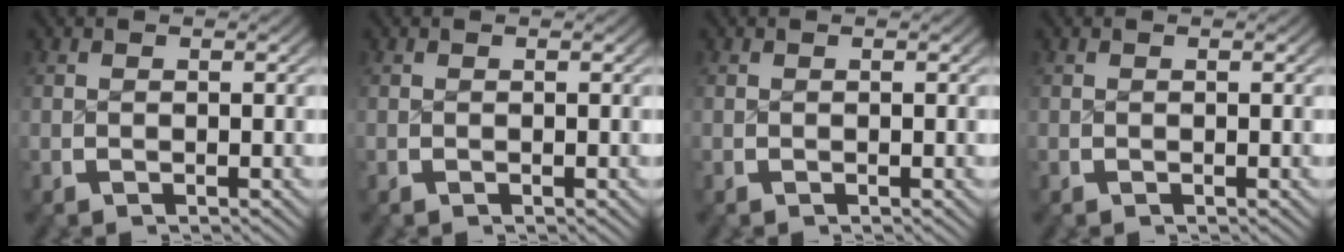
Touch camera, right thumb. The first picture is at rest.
{"total": 0.0}
{"total": 0.0}
{"total": 0.0}